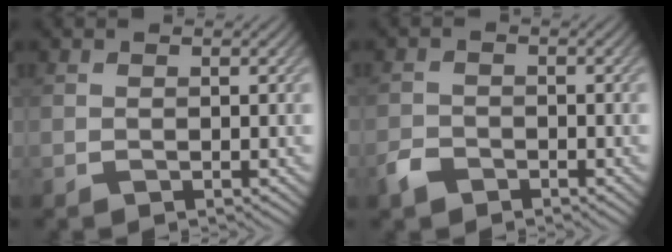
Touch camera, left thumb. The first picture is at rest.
{"total": 2.4, "force": [-1.8, 1.4, 0.8], "torque": [-0.019, -0.002, -0.043]}